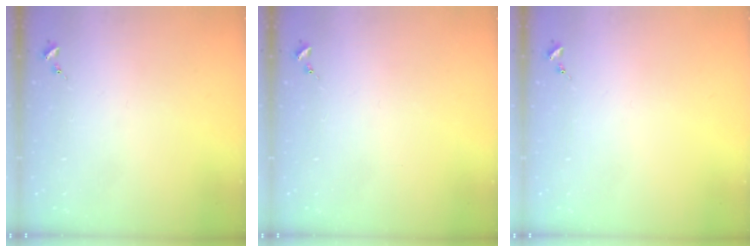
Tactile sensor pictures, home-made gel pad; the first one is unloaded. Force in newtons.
{"total": 0.0}
{"total": 0.0}